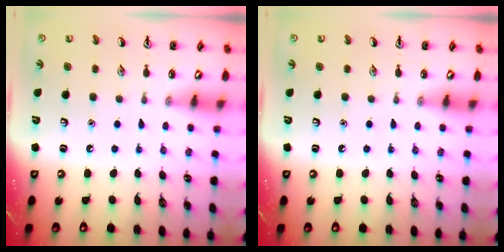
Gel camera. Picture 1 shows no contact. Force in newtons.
{"total": 0.0}